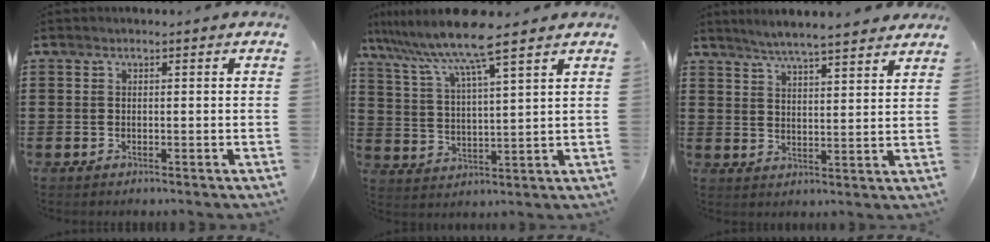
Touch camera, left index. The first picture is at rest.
{"total": 9.1, "force": [7.5, -0.8, 5.1], "torque": [-0.127, -0.041, 0.123]}
{"total": 4.8, "force": [4.5, -0.4, 1.5], "torque": [-0.045, -0.020, 0.078]}